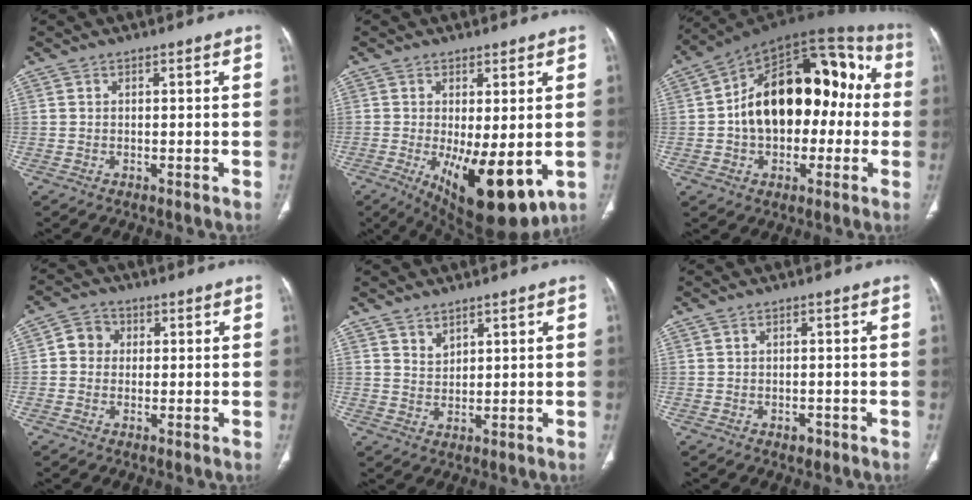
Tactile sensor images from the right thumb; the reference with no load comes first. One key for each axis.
{"total": 14.1, "fx": -3.5, "fy": 5.3, "fz": 12.6, "tx": -0.188, "ty": -0.030, "tz": -0.034}
{"total": 24.2, "fx": -0.2, "fy": 15.0, "fz": 19.1, "tx": -0.260, "ty": 0.052, "tz": -0.006}
{"total": 4.5, "fx": 0.5, "fy": 4.1, "fz": 1.8, "tx": -0.013, "ty": 0.010, "tz": -0.001}
{"total": 2.6, "fx": 2.0, "fy": 1.3, "fz": 0.8, "tx": -0.003, "ty": -0.019, "tz": 0.042}
{"total": 1.5, "fx": -0.8, "fy": 1.1, "fz": 0.8, "tx": -0.005, "ty": 0.003, "tz": -0.008}